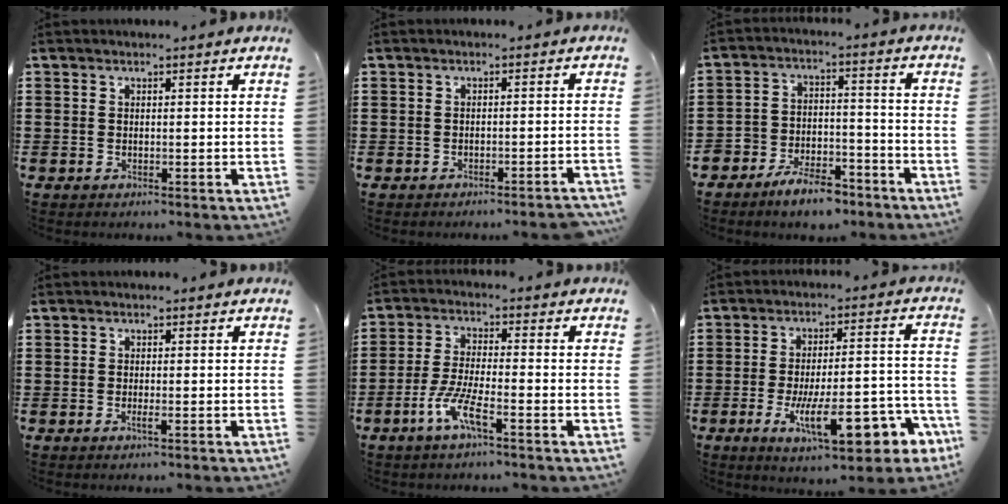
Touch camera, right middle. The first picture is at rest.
{"total": 1.3, "force": [-1.3, 0.0, 0.0], "torque": [-0.004, 0.004, -0.027]}
{"total": 6.9, "force": [-6.4, 2.0, 1.9], "torque": [-0.039, 0.017, -0.125]}
{"total": 0.8, "force": [-0.5, 0.1, 0.6], "torque": [-0.013, -0.004, -0.008]}
{"total": 6.1, "force": [-3.5, 1.0, 4.9], "torque": [-0.114, -0.009, -0.070]}
{"total": 13.1, "force": [-6.1, 4.6, 10.6], "torque": [-0.157, 0.009, -0.103]}